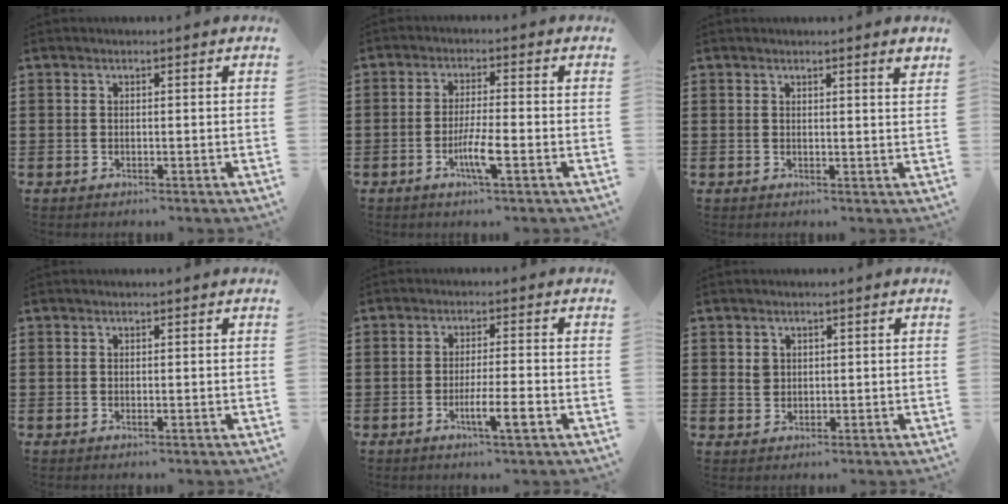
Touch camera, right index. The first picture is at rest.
{"total": 5.1, "force": [-2.1, 0.5, 4.6], "torque": [-0.089, -0.011, -0.039]}
{"total": 1.8, "force": [1.4, -0.1, 1.1], "torque": [-0.016, -0.004, 0.024]}
{"total": 0.0}
{"total": 5.2, "force": [-2.2, 0.5, 4.7], "torque": [-0.075, -0.007, -0.036]}
{"total": 1.7, "force": [0.6, 1.5, 0.6], "torque": [-0.017, 0.006, 0.012]}